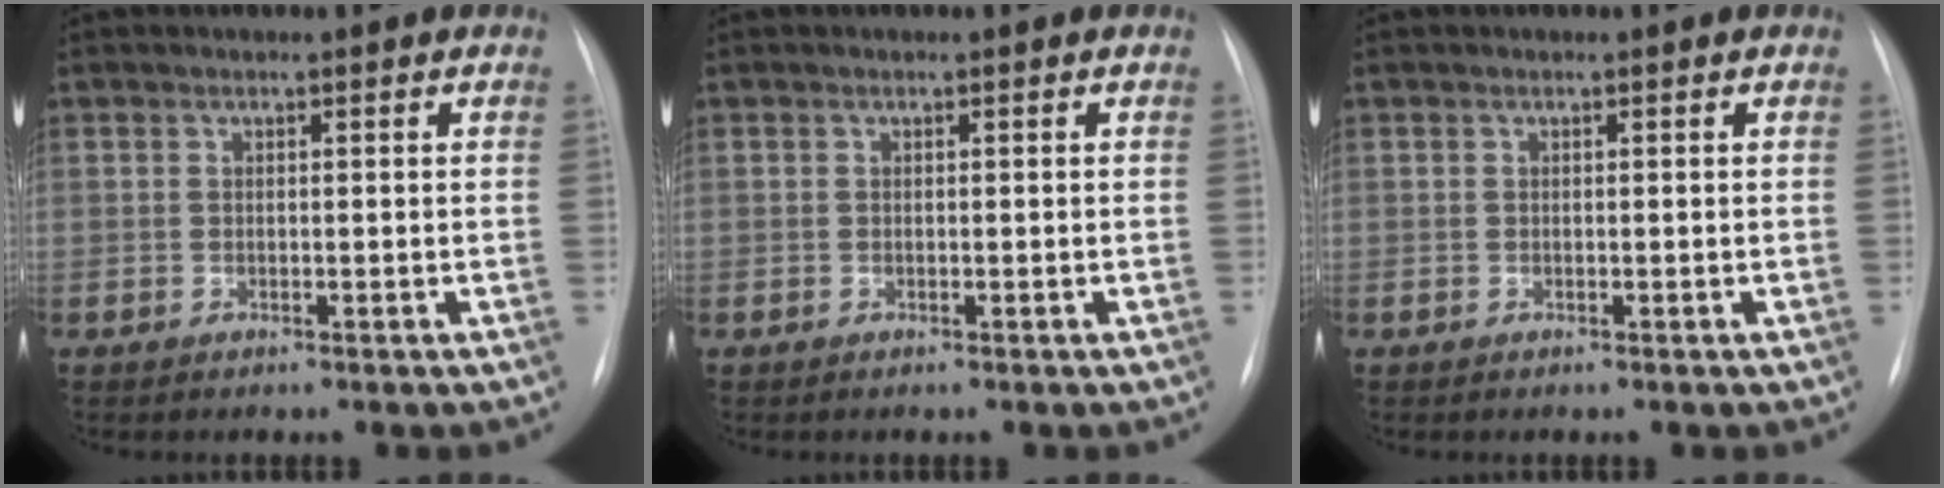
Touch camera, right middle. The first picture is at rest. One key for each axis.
{"total": 0.0}
{"total": 0.0}